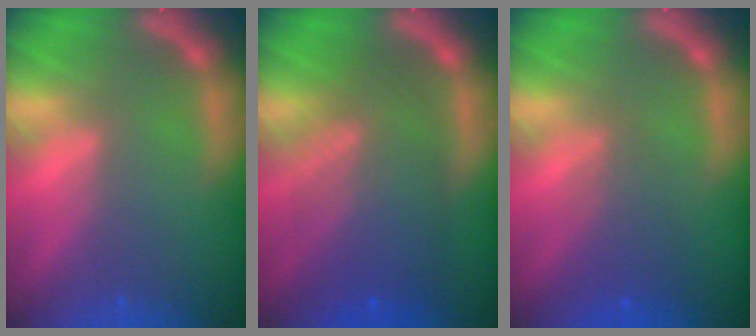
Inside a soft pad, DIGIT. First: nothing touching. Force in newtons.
{"total": 8.5}
{"total": 3.0}